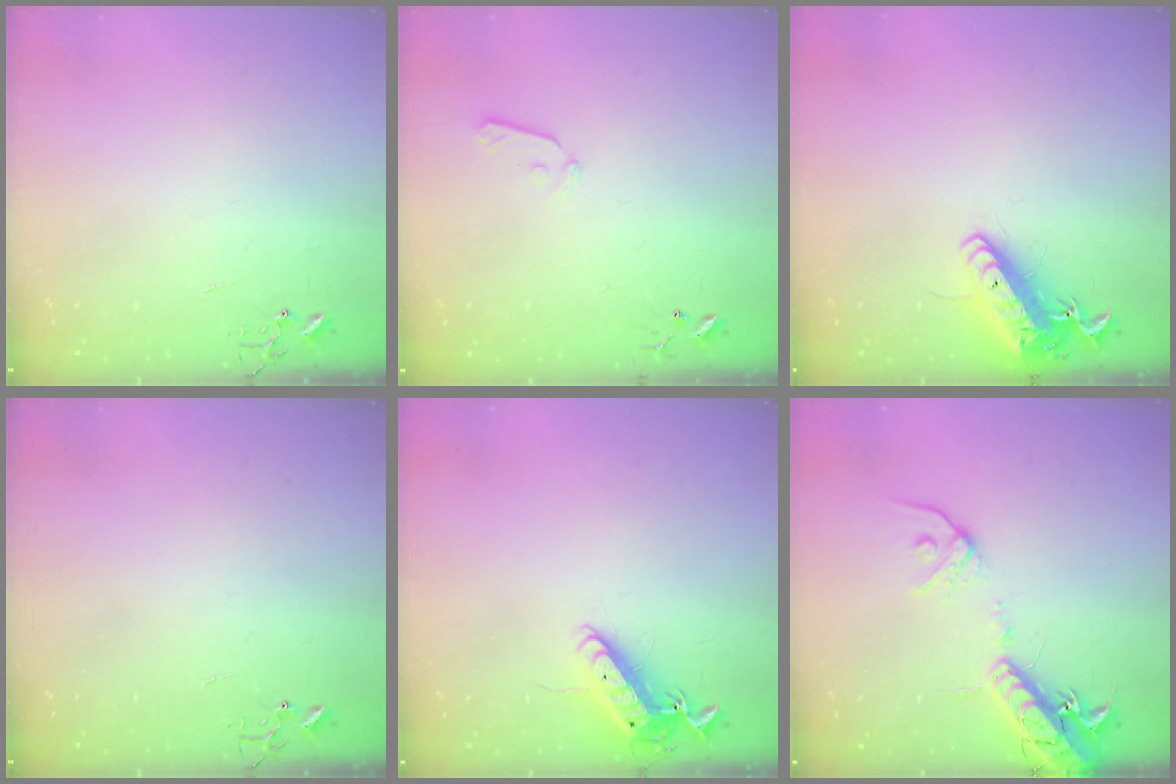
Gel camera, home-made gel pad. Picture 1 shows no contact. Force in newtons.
{"total": 5.4, "press": 5.4, "slide": 0.8}
{"total": 16.0, "press": 15.7, "slide": 3.1}
{"total": 0.0}
{"total": 13.2, "press": 13.1, "slide": 1.2}
{"total": 17.2, "press": 16.9, "slide": 3.1}